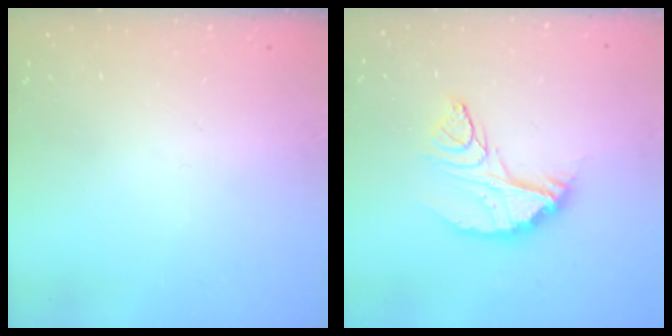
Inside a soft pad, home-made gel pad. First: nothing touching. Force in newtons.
{"total": 12.0, "press": 11.9, "slide": 1.0}